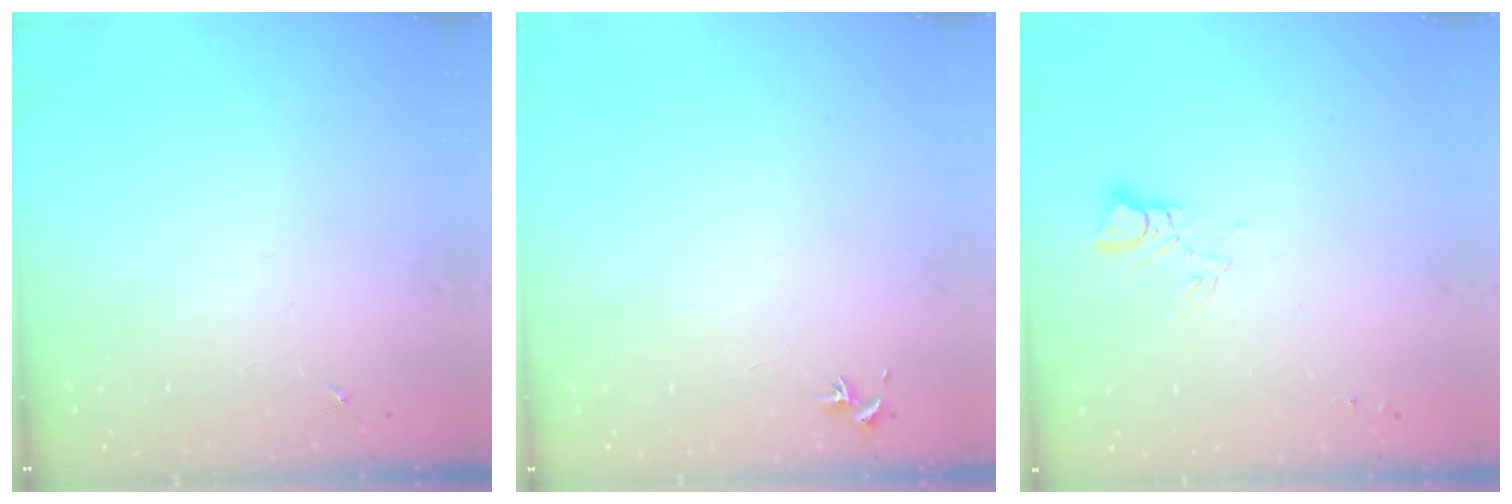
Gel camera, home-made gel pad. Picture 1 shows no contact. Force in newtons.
{"total": 0.7, "press": 0.7, "slide": 0.3}
{"total": 2.9, "press": 2.9, "slide": 0.2}